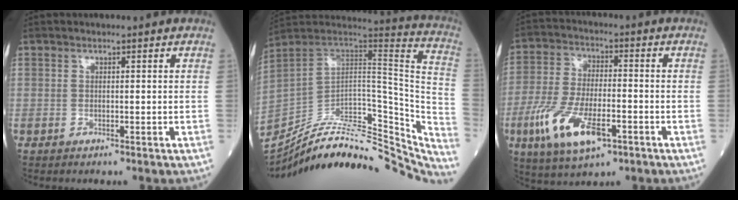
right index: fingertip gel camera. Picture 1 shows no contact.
{"total": 33.6, "force": [-29.8, 9.0, 12.8], "torque": [-0.161, 0.000, -0.397]}
{"total": 12.7, "force": [-5.5, 4.4, 10.6], "torque": [-0.220, -0.014, -0.095]}